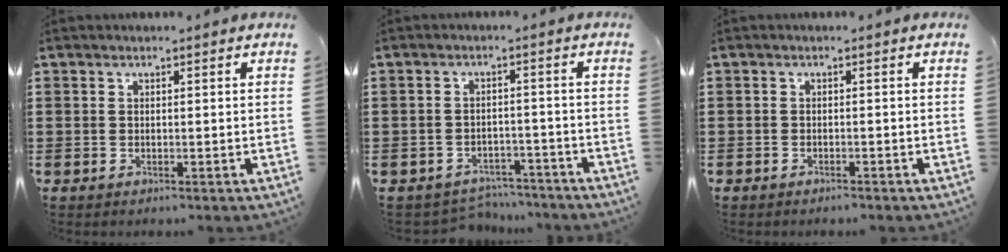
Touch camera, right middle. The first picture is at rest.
{"total": 4.3, "force": [-4.3, 0.8, 0.1], "torque": [-0.014, 0.005, -0.093]}
{"total": 0.7, "force": [-0.7, 0.1, 0.1], "torque": [-0.005, -0.002, -0.014]}